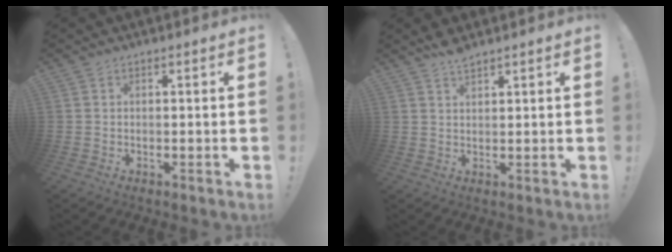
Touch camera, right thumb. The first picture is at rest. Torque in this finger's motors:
{"motor_torque": [-0.52, 0.42, 0.39, 0.22, 0.13]}